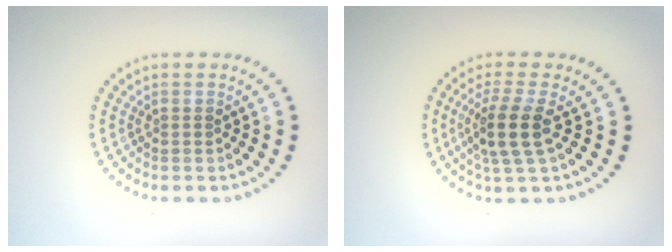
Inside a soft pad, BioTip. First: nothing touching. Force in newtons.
{"total": 3.7, "press": 3.0, "slide": 2.2}